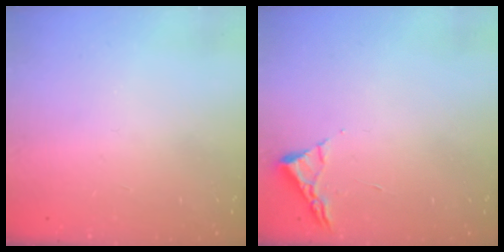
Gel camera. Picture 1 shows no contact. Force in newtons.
{"total": 3.0, "press": 2.9, "slide": 0.4}